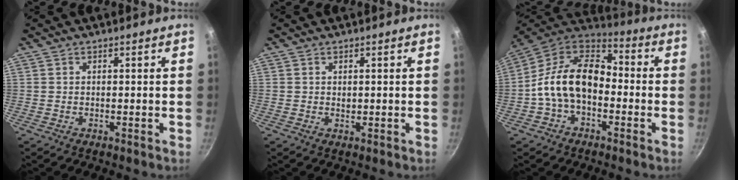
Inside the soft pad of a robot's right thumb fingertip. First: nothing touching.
{"total": 0.7, "force": [0.3, 0.5, 0.4], "torque": [-0.004, 0.000, 0.005]}
{"total": 15.7, "force": [-2.4, 10.5, 11.5], "torque": [-0.179, 0.049, -0.063]}